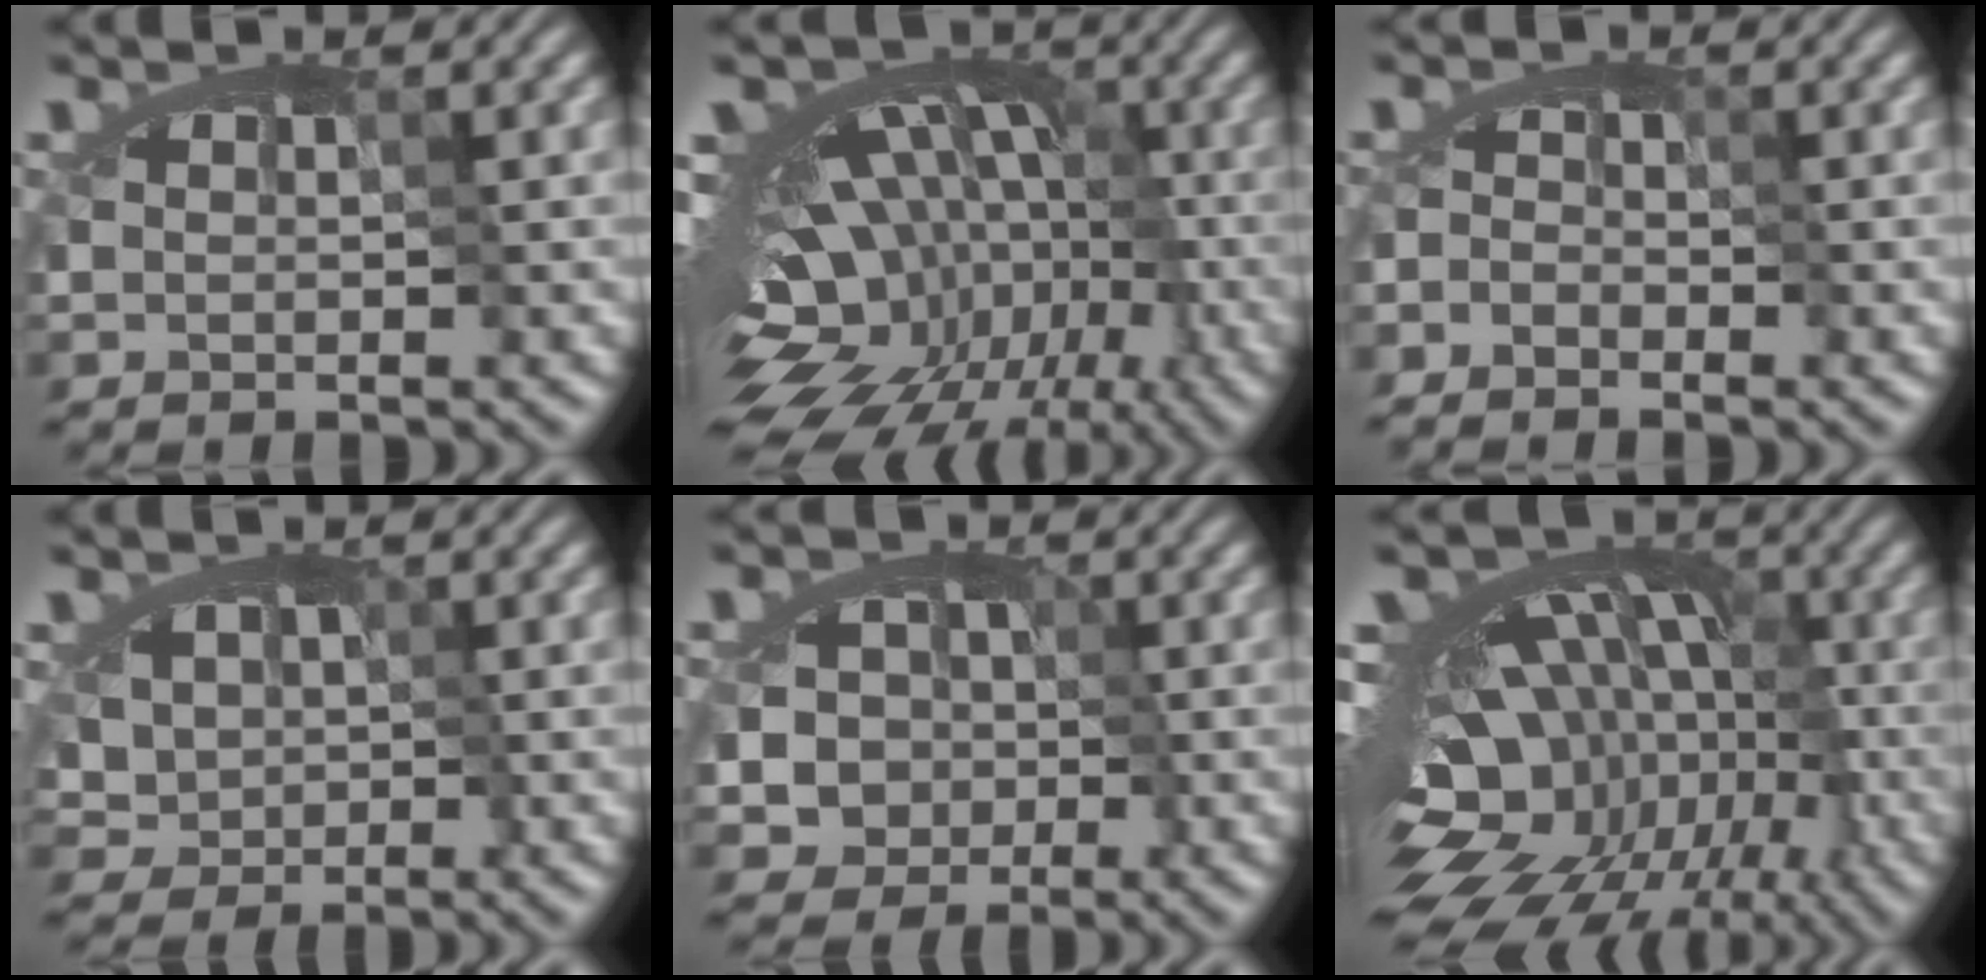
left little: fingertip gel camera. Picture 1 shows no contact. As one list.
[{"total": 15.5, "force": [-7.7, 10.2, 8.7], "torque": [-0.110, 0.001, -0.108]}, {"total": 1.5, "force": [-1.5, 0.2, 0.1], "torque": [0.010, -0.004, -0.032]}, {"total": 1.8, "force": [-0.6, 1.6, 0.5], "torque": [-0.011, -0.004, 0.001]}, {"total": 6.9, "force": [-1.5, 6.0, 3.0], "torque": [-0.031, 0.011, -0.054]}, {"total": 16.1, "force": [-8.0, 10.9, 8.7], "torque": [-0.118, 0.005, -0.125]}]